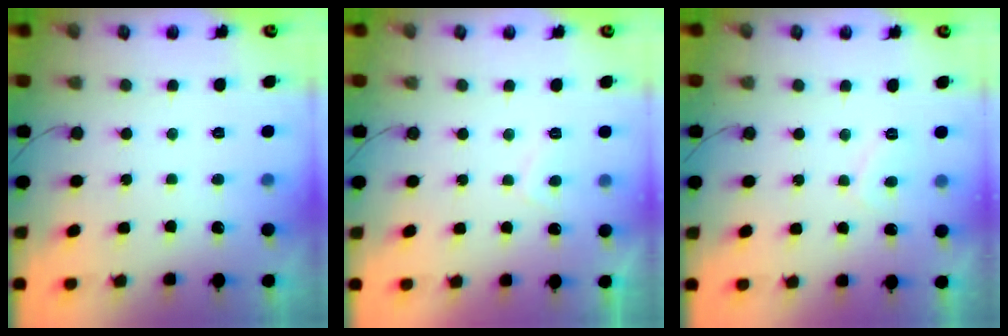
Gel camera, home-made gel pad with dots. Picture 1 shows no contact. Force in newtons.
{"total": 2.3, "press": 2.3, "slide": 0.5}
{"total": 1.7, "press": 1.6, "slide": 0.6}